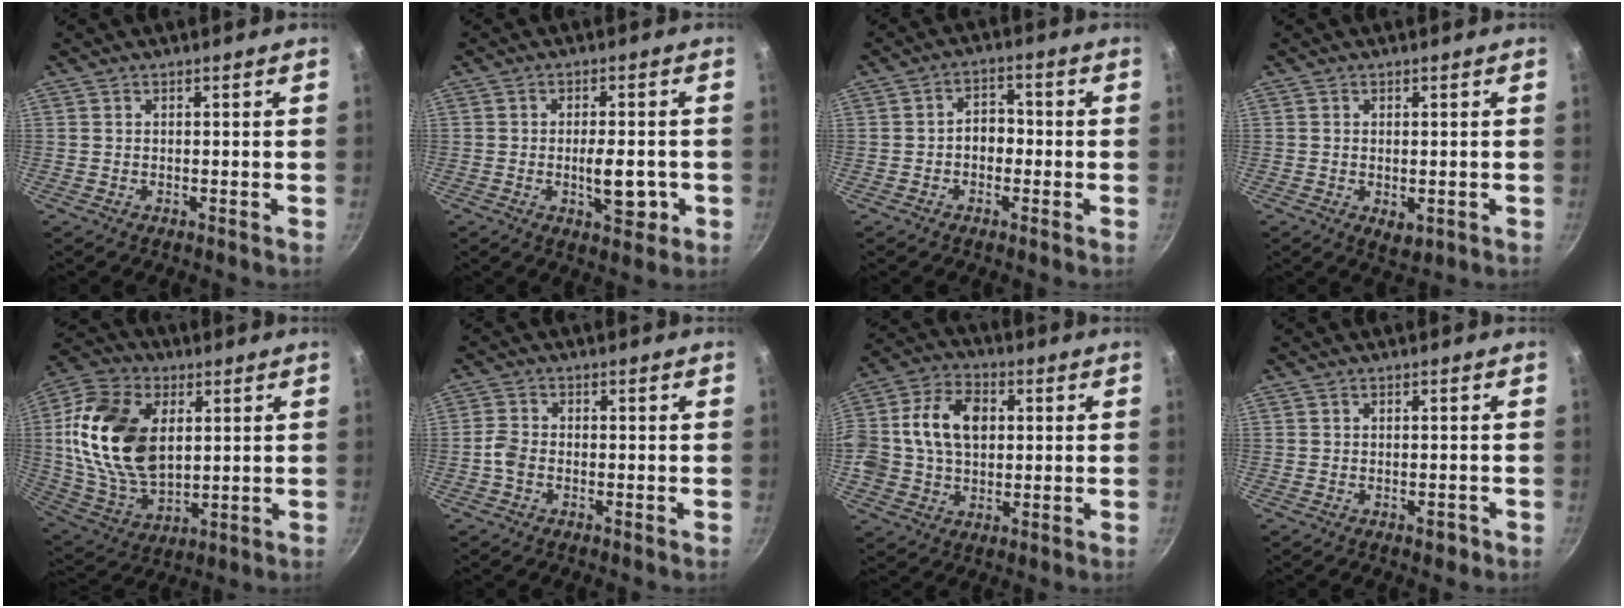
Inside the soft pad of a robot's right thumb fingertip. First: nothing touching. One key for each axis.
{"total": 7.2, "fx": -1.6, "fy": 3.1, "fz": 6.3, "tx": -0.071, "ty": 0.002, "tz": -0.020}
{"total": 4.3, "fx": -0.9, "fy": 3.2, "fz": 2.7, "tx": -0.012, "ty": 0.019, "tz": -0.020}
{"total": 2.9, "fx": -0.4, "fy": 1.9, "fz": 2.2, "tx": -0.033, "ty": -0.010, "tz": -0.003}
{"total": 21.7, "fx": 3.8, "fy": 14.0, "fz": 16.2, "tx": -0.289, "ty": -0.007, "tz": 0.074}
{"total": 3.6, "fx": -1.2, "fy": 2.4, "fz": 2.3, "tx": -0.053, "ty": 0.014, "tz": -0.032}
{"total": 14.8, "fx": 2.1, "fy": 10.7, "fz": 9.9, "tx": -0.164, "ty": 0.018, "tz": 0.022}
{"total": 1.9, "fx": -0.9, "fy": 1.2, "fz": 1.1, "tx": -0.007, "ty": 0.012, "tz": -0.007}